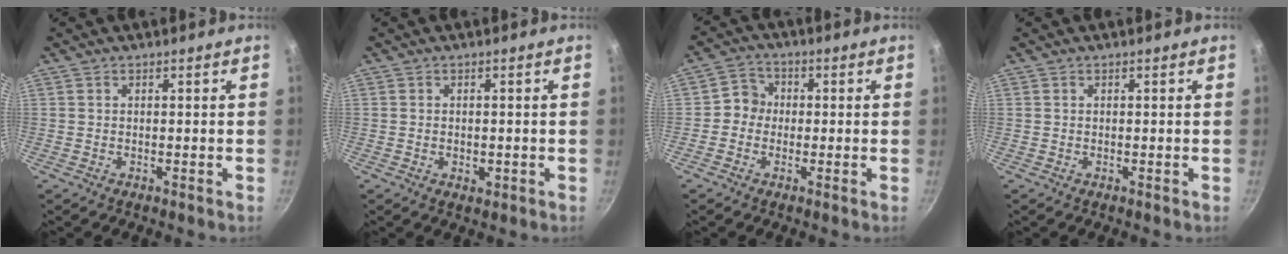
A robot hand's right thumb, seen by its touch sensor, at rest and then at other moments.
{"total": 2.0, "force": [-0.5, 1.3, 1.4], "torque": [-0.019, -0.002, -0.006]}
{"total": 4.4, "force": [-0.5, 4.1, 1.5], "torque": [0.003, 0.012, -0.024]}
{"total": 0.0}